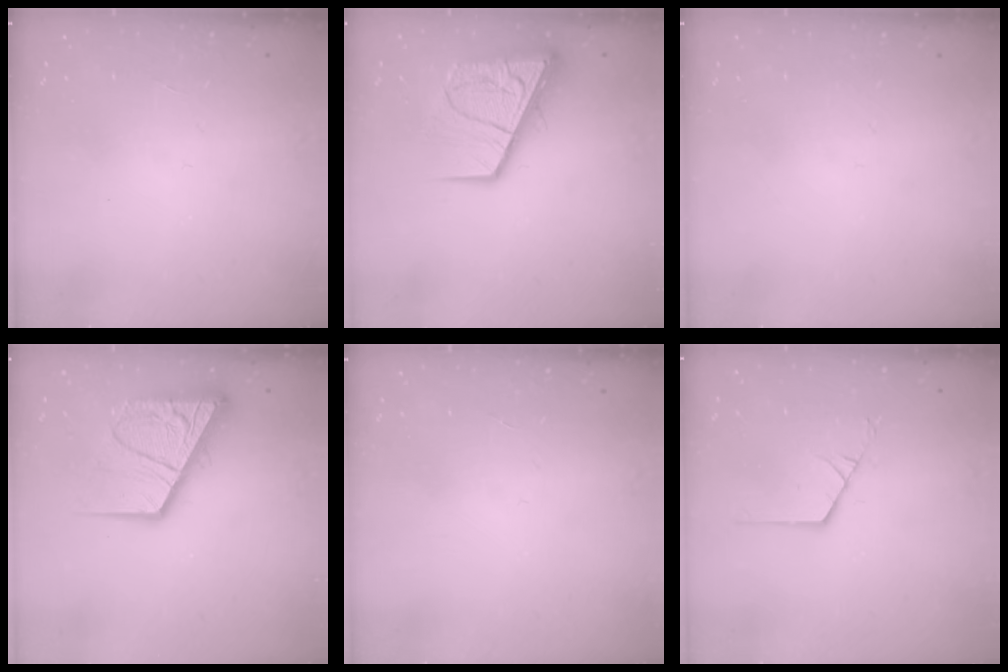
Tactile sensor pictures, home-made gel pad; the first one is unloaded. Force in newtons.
{"total": 13.6, "press": 13.5, "slide": 1.7}
{"total": 0.0}
{"total": 16.9, "press": 16.8, "slide": 1.8}
{"total": 0.0}
{"total": 1.8, "press": 1.8, "slide": 0.2}